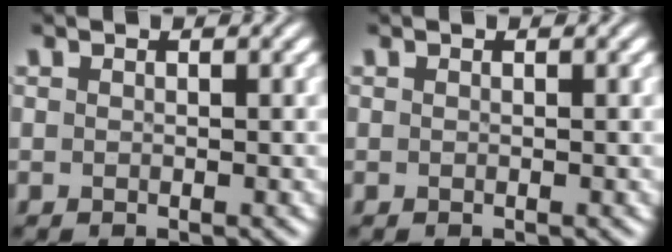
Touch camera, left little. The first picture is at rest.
{"total": 0.0}